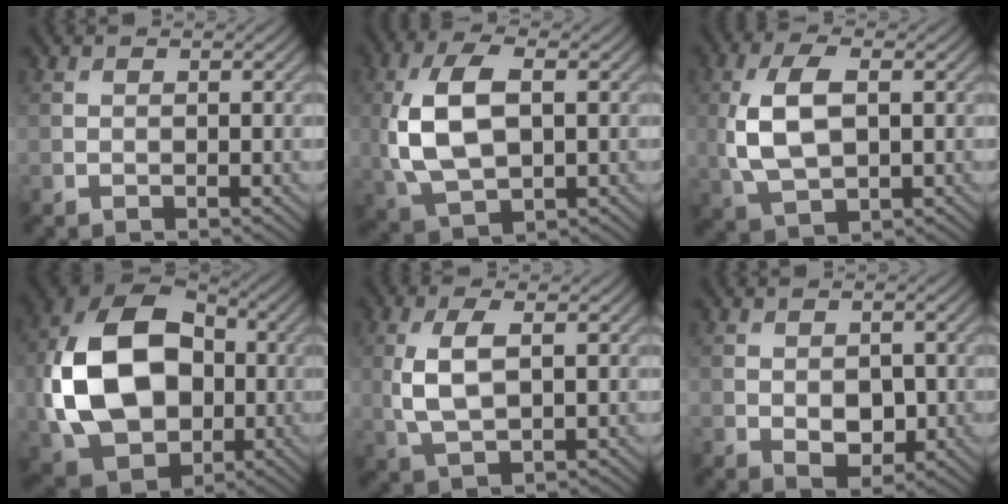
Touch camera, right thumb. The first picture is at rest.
{"total": 10.1, "force": [0.5, 5.4, 8.5], "torque": [-0.197, 0.000, 0.011]}
{"total": 8.0, "force": [0.5, 4.1, 6.8], "torque": [-0.156, 0.002, 0.009]}
{"total": 17.6, "force": [-1.0, 12.7, 12.1], "torque": [-0.271, 0.001, -0.025]}
{"total": 5.6, "force": [0.6, 2.4, 5.1], "torque": [-0.120, -0.002, 0.015]}
{"total": 3.6, "force": [-0.6, 2.3, 2.7], "torque": [-0.046, -0.011, -0.004]}